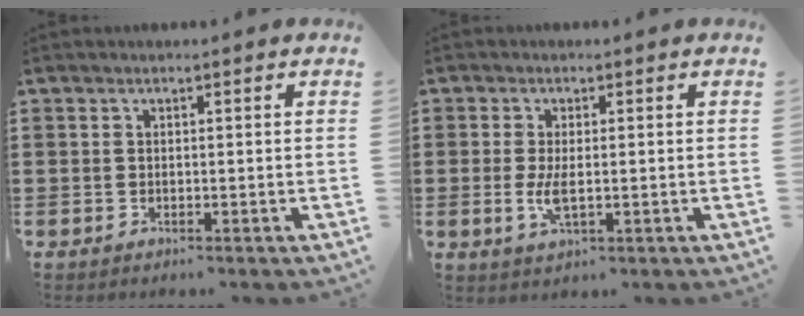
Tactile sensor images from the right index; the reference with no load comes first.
{"total": 3.7, "force": [-0.2, 1.3, 3.4], "torque": [-0.073, -0.004, -0.007]}